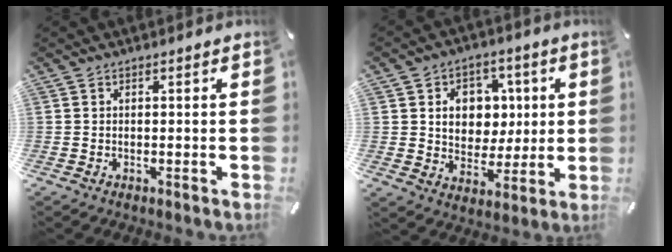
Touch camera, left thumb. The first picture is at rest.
{"total": 9.9, "force": [1.8, 8.9, 3.8], "torque": [-0.048, -0.003, 0.036]}